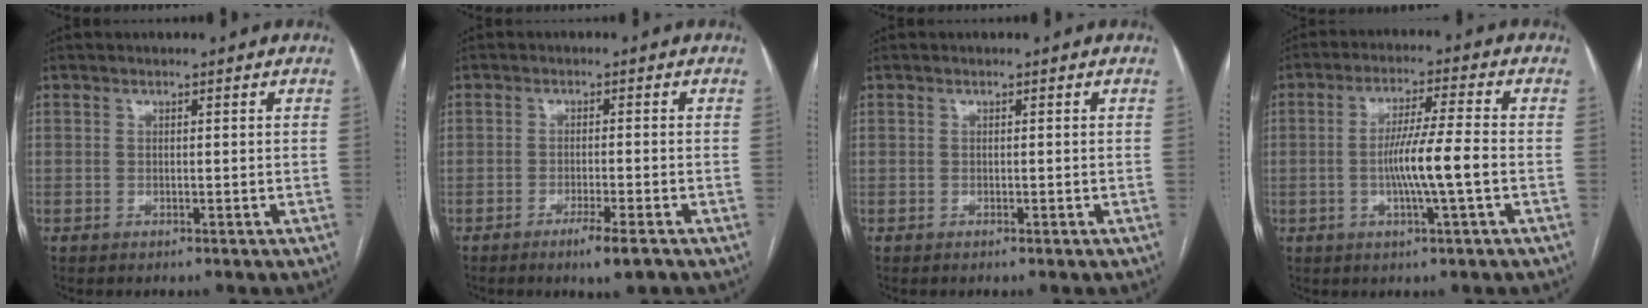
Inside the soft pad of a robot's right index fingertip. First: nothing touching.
{"total": 4.0, "force": [-2.5, -0.1, 3.0], "torque": [-0.050, -0.009, -0.042]}
{"total": 0.0}
{"total": 8.0, "force": [-1.6, -0.5, 7.8], "torque": [-0.144, -0.001, -0.029]}